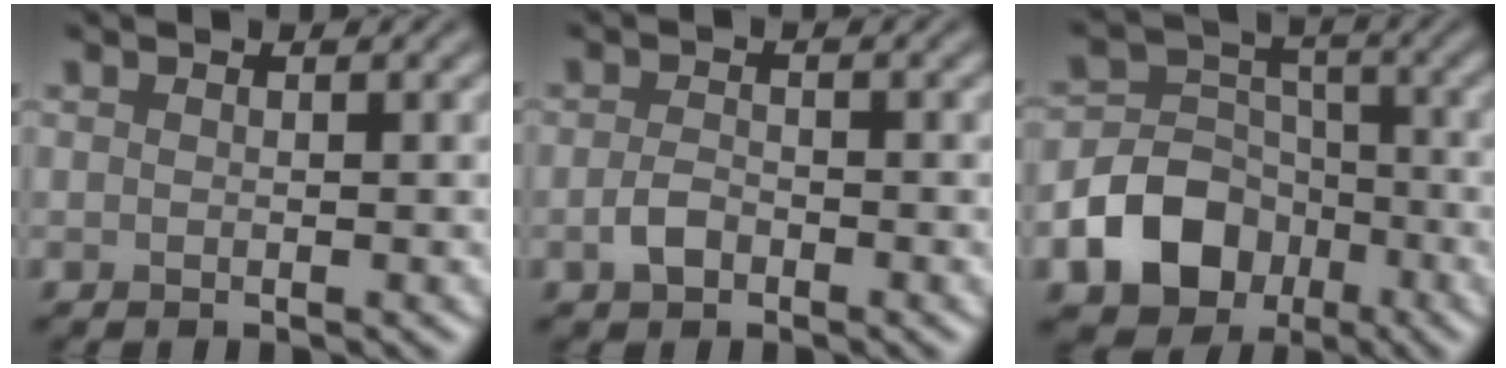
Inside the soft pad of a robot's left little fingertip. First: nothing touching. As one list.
[{"total": 1.7, "force": [-0.8, 1.0, 1.1], "torque": [-0.024, 0.000, -0.019]}, {"total": 12.0, "force": [-5.8, 9.6, 4.2], "torque": [-0.072, -0.033, -0.121]}]